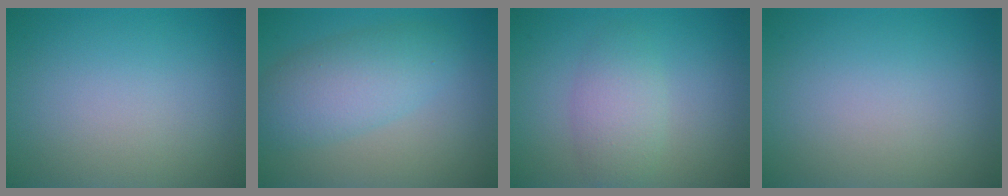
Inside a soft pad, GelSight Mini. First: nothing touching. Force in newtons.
{"total": 4.9, "press": 4.9, "slide": 0.1}
{"total": 3.0, "press": 3.0, "slide": 0.0}
{"total": 0.0}